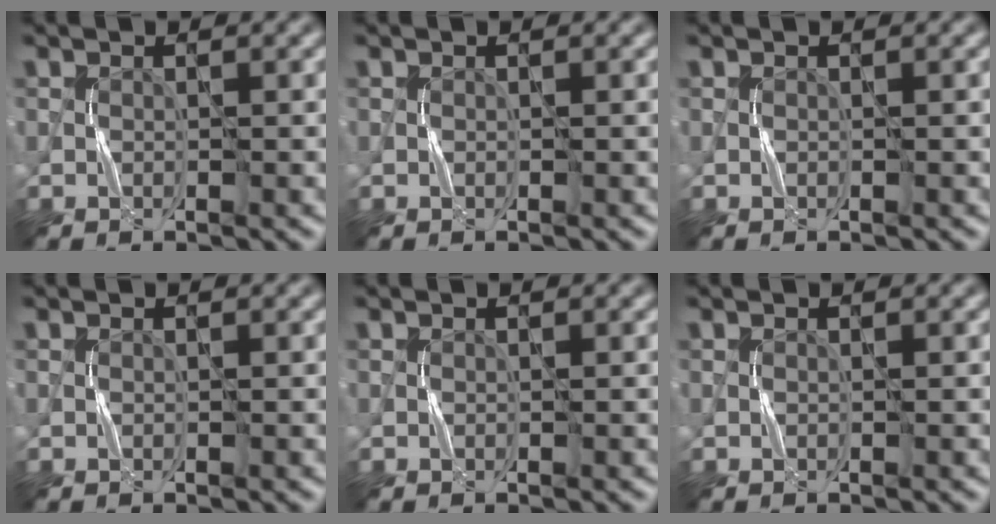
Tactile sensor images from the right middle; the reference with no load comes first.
{"total": 0.0}
{"total": 0.0}
{"total": 0.0}
{"total": 0.0}
{"total": 0.0}